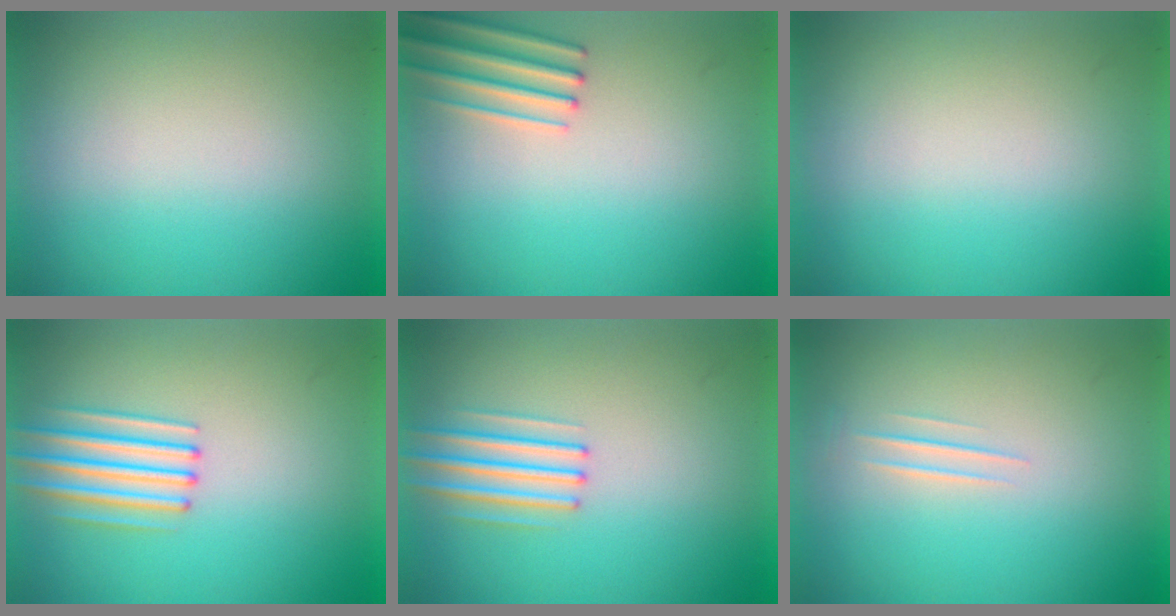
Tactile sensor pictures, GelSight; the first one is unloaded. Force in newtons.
{"total": 2.5}
{"total": 0.0}
{"total": 2.6}
{"total": 2.3}
{"total": 1.1}